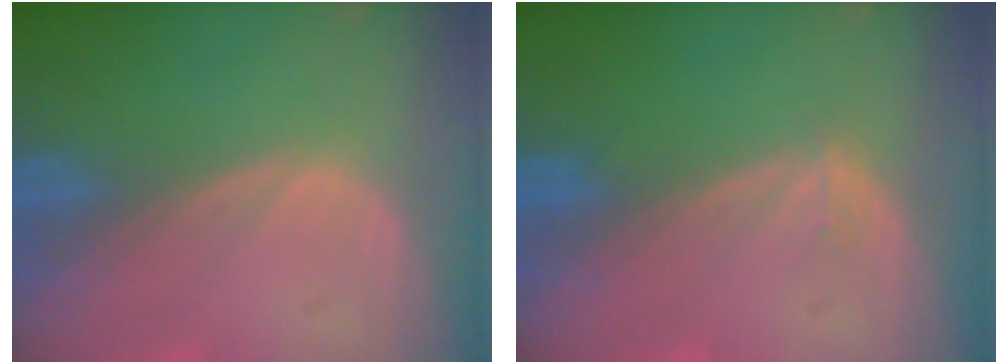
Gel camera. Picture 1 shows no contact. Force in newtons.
{"total": 0.9, "press": 0.8, "slide": 0.2}